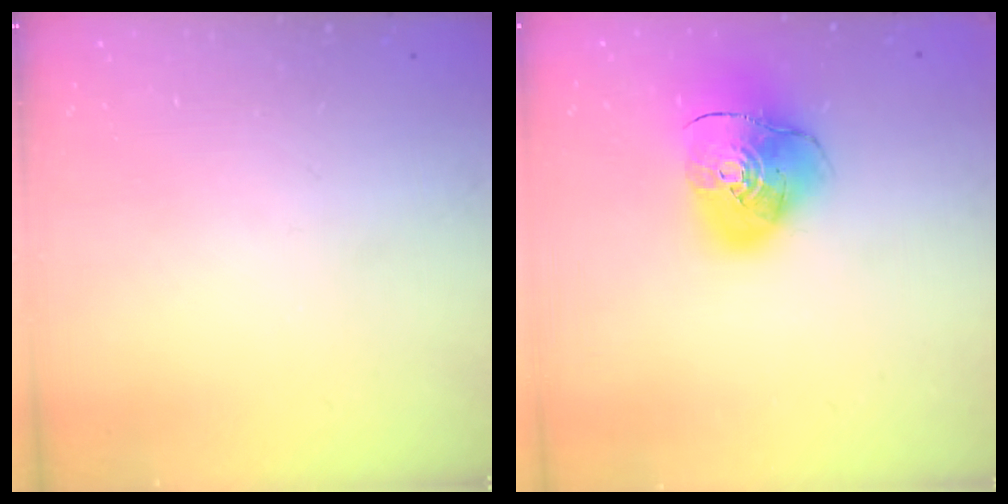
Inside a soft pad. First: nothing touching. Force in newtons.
{"total": 12.3, "press": 12.2, "slide": 1.9}